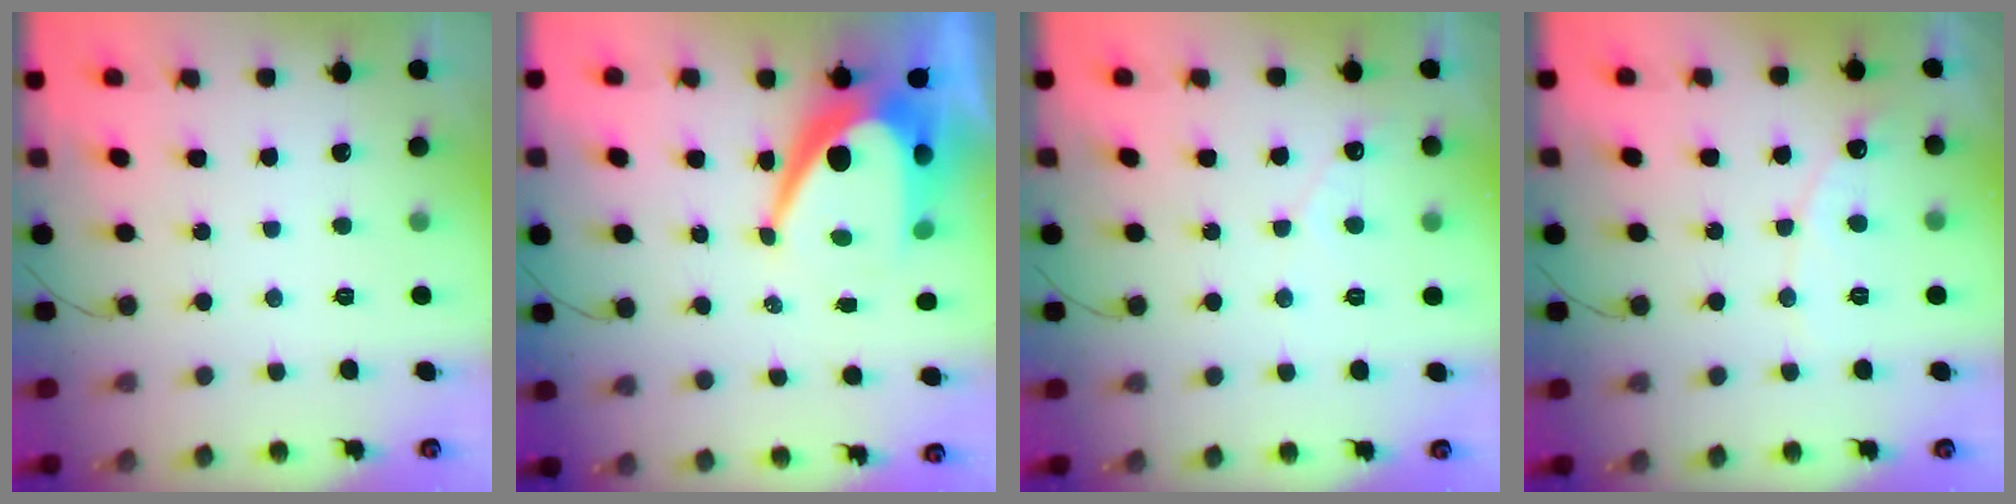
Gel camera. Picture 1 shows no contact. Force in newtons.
{"total": 13.6, "press": 13.5, "slide": 1.2}
{"total": 2.5, "press": 2.5, "slide": 0.1}
{"total": 6.4, "press": 6.4, "slide": 0.3}